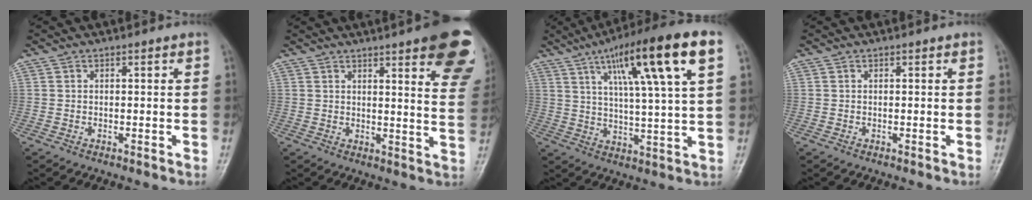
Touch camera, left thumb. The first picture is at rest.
{"total": 17.3, "force": [9.8, 3.6, 13.8], "torque": [-0.148, -0.040, 0.103]}
{"total": 18.7, "force": [8.2, 2.6, 16.6], "torque": [-0.257, -0.005, 0.126]}
{"total": 0.0}